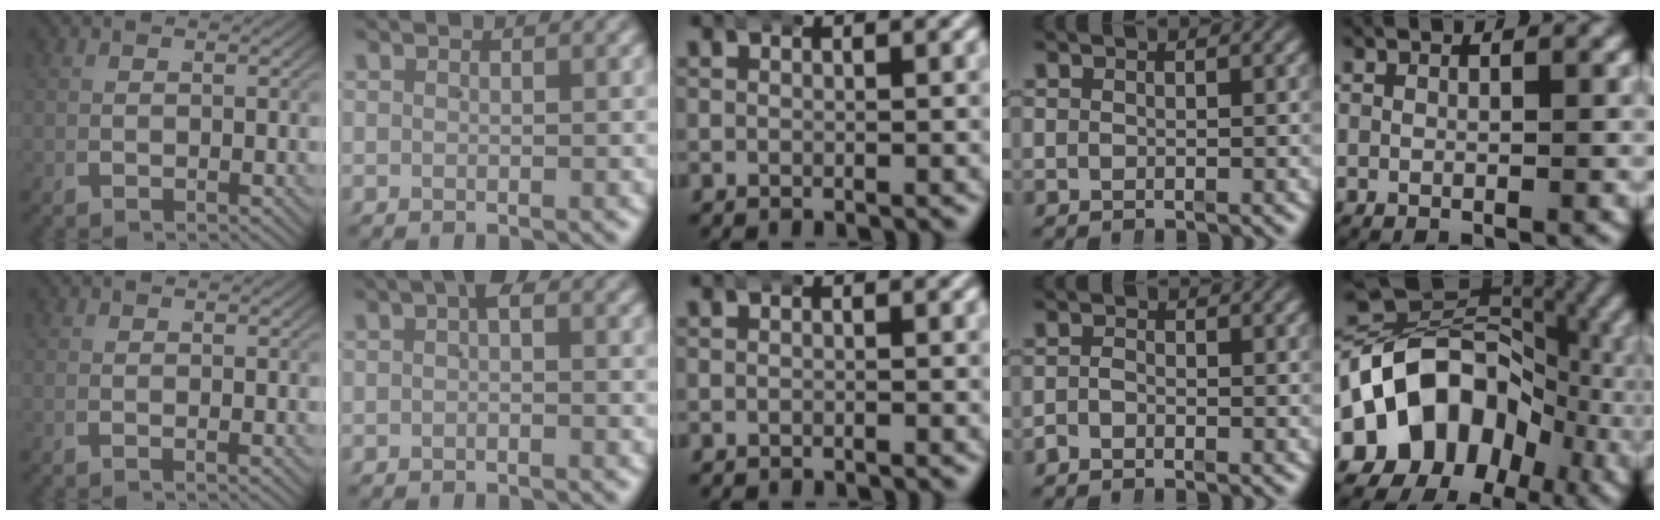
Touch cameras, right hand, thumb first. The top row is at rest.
{"index": {"total": 1.5, "force": [0.0, 0.5, 1.4], "torque": [-0.016, 0.001, -0.001]}, "ring": {"total": 1.4, "force": [-1.2, 0.7, 0.3], "torque": [-0.010, -0.011, -0.020]}, "little": {"total": 22.7, "force": [-3.7, 18.3, 12.9], "torque": [-0.258, -0.051, -0.049]}}